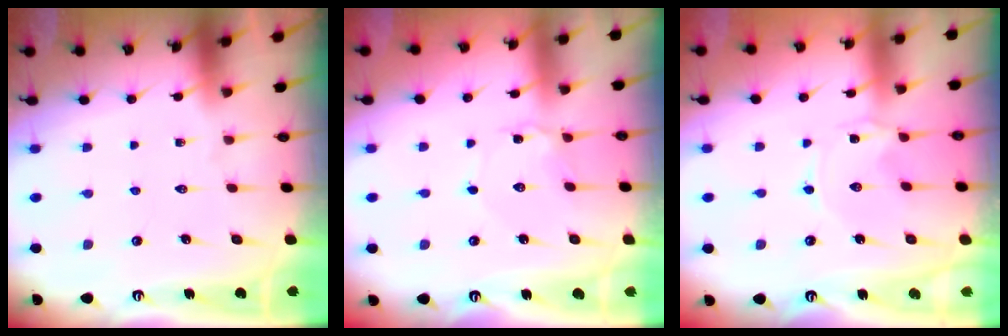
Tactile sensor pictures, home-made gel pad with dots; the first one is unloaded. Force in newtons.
{"total": 2.3, "press": 2.3, "slide": 0.3}
{"total": 0.0}